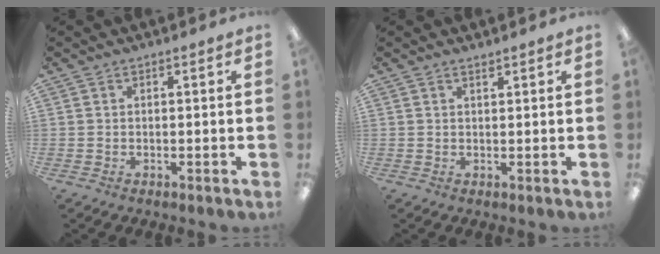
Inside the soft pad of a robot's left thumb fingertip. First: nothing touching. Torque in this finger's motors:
{"motor_torque": [-0.41, -0.31, 0.00, 0.02, 0.03]}